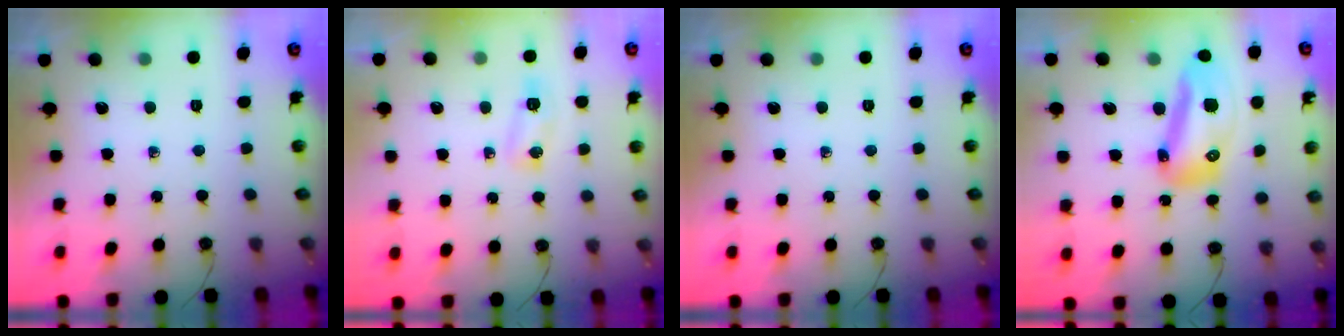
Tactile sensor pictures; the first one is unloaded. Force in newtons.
{"total": 11.4, "press": 6.3, "slide": 9.5}
{"total": 0.0}
{"total": 13.9, "press": 13.8, "slide": 1.5}